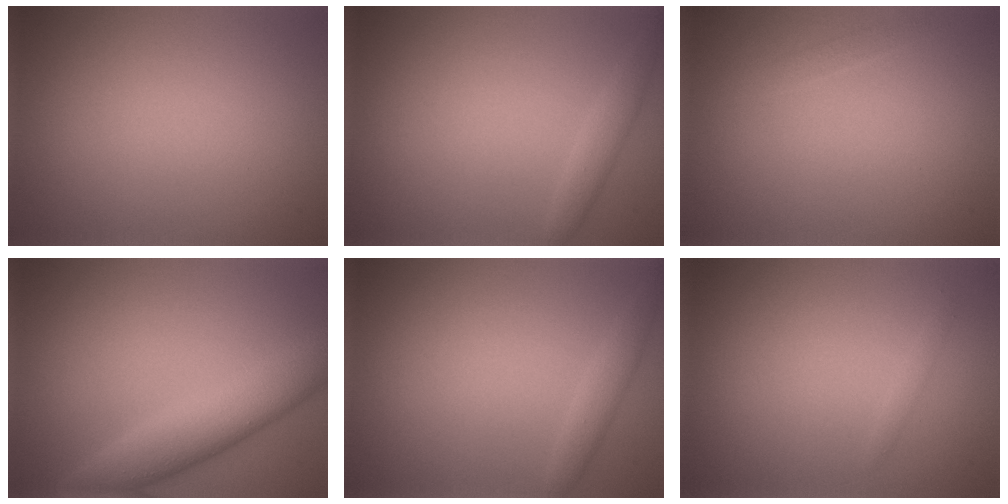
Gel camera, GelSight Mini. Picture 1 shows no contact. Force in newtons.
{"total": 1.6, "press": 1.6, "slide": 0.1}
{"total": 0.8, "press": 0.8, "slide": 0.0}
{"total": 6.3, "press": 6.3, "slide": 0.0}
{"total": 1.6, "press": 1.6, "slide": 0.1}
{"total": 0.6, "press": 0.6, "slide": 0.0}